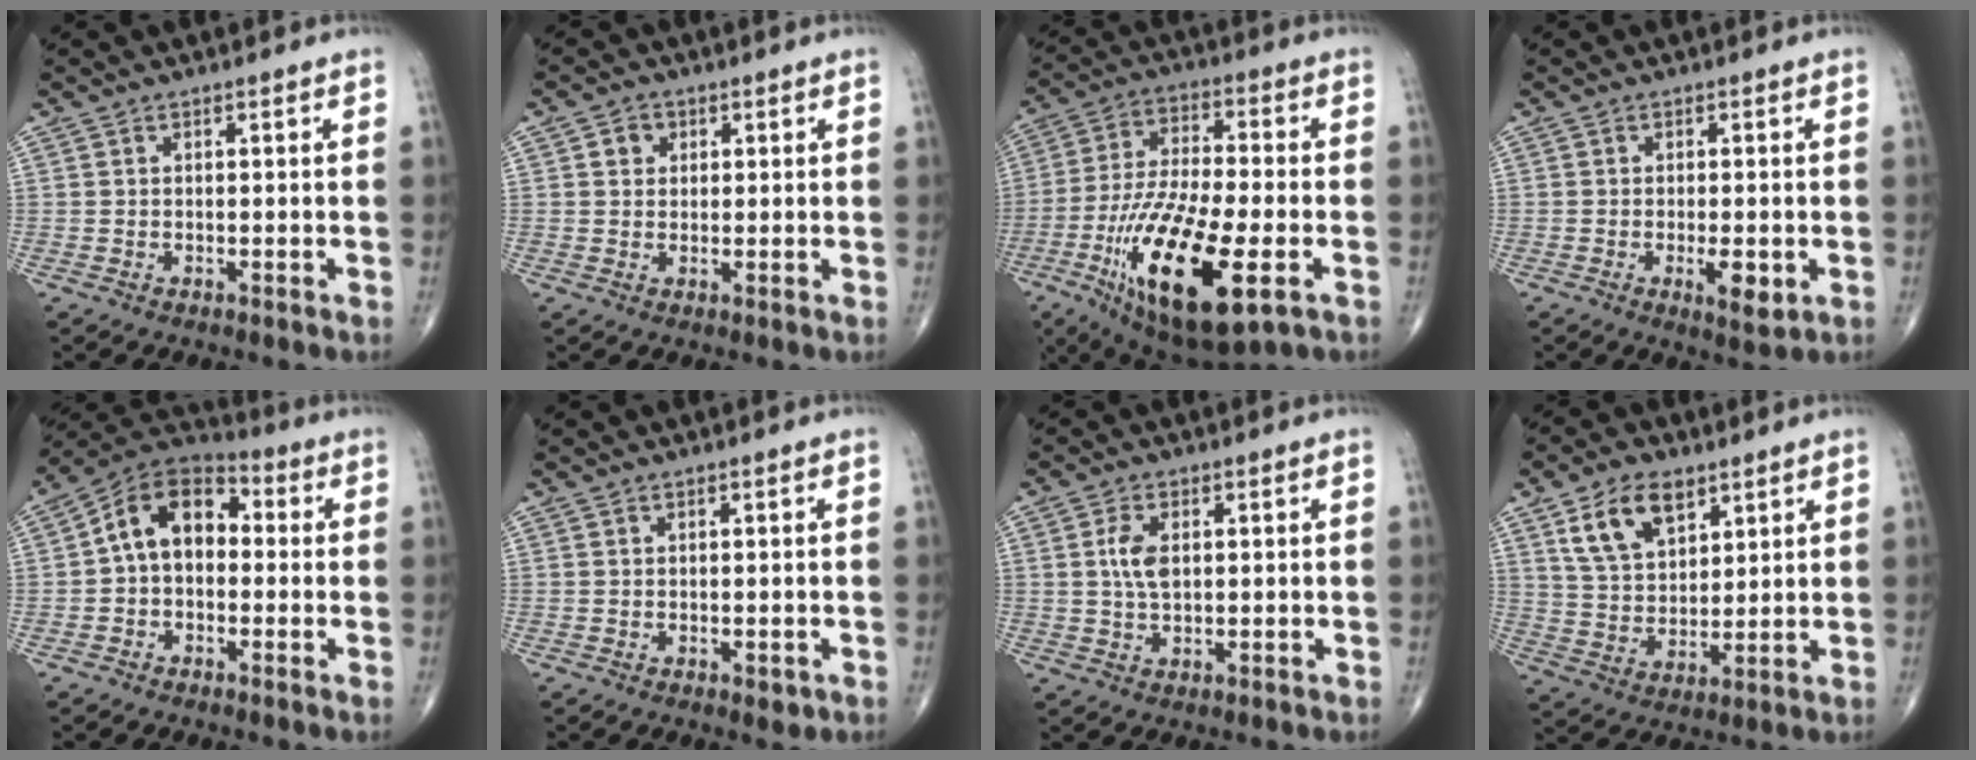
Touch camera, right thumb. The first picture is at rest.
{"total": 2.9, "force": [0.9, 2.5, 1.1], "torque": [-0.001, -0.001, 0.011]}
{"total": 23.7, "force": [-8.1, 8.1, 20.8], "torque": [-0.431, -0.009, -0.132]}
{"total": 4.6, "force": [-1.2, 1.6, 4.2], "torque": [-0.060, -0.009, -0.015]}
{"total": 11.9, "force": [0.4, 8.2, 8.6], "torque": [-0.119, 0.037, -0.011]}
{"total": 1.4, "force": [-0.4, 0.9, 1.1], "torque": [-0.008, -0.002, -0.003]}
{"total": 4.9, "force": [0.9, 2.7, 4.0], "torque": [-0.080, -0.002, 0.016]}
{"total": 11.4, "force": [6.1, 6.7, 7.0], "torque": [-0.106, -0.025, 0.119]}